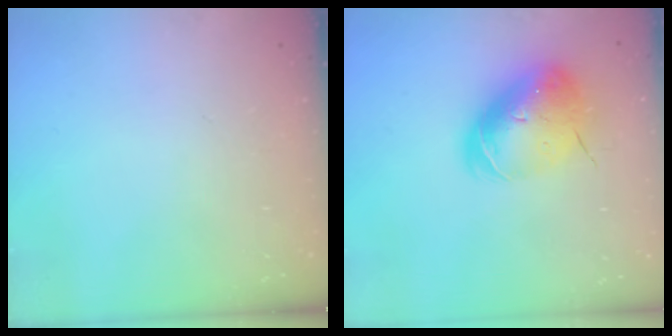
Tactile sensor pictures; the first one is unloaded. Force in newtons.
{"total": 13.5, "press": 13.3, "slide": 2.4}